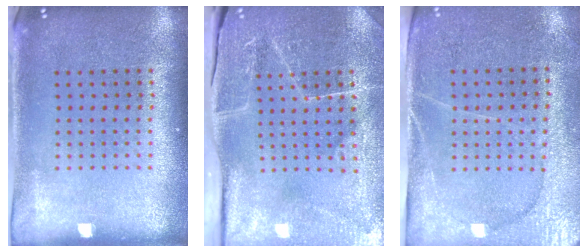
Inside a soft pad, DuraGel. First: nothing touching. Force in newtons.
{"total": 3.9, "press": 3.8, "slide": 0.7}
{"total": 3.0, "press": 2.8, "slide": 1.1}